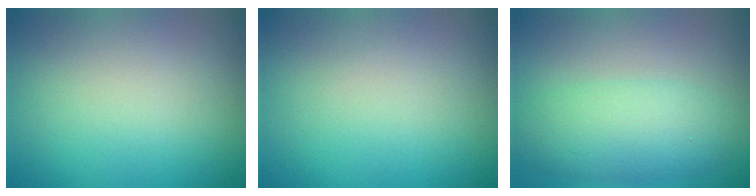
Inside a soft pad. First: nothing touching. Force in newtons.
{"total": 0.0}
{"total": 4.8, "press": 4.8, "slide": 0.0}